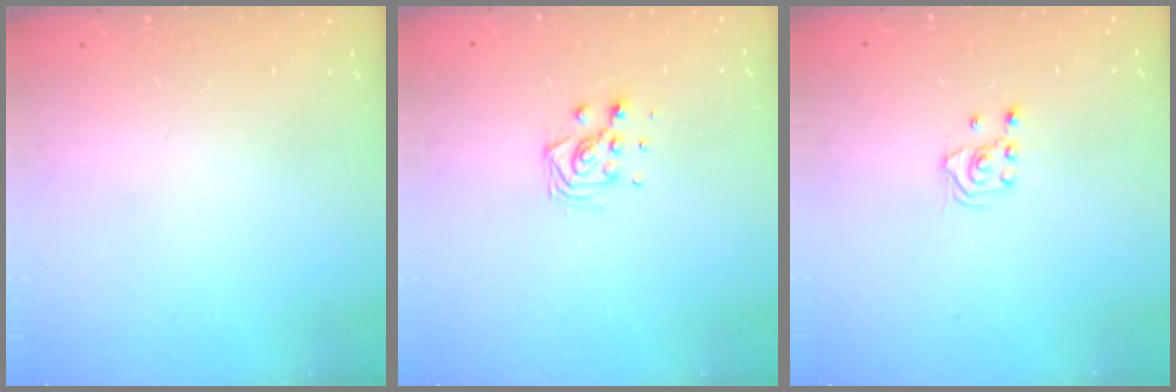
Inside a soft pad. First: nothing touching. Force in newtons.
{"total": 6.2, "press": 6.2, "slide": 1.0}
{"total": 1.8, "press": 1.8, "slide": 0.2}